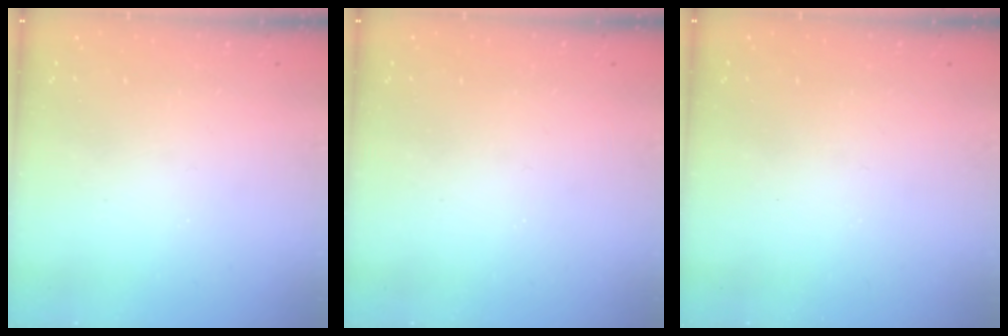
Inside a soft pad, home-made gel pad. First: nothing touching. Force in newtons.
{"total": 0.0}
{"total": 0.0}